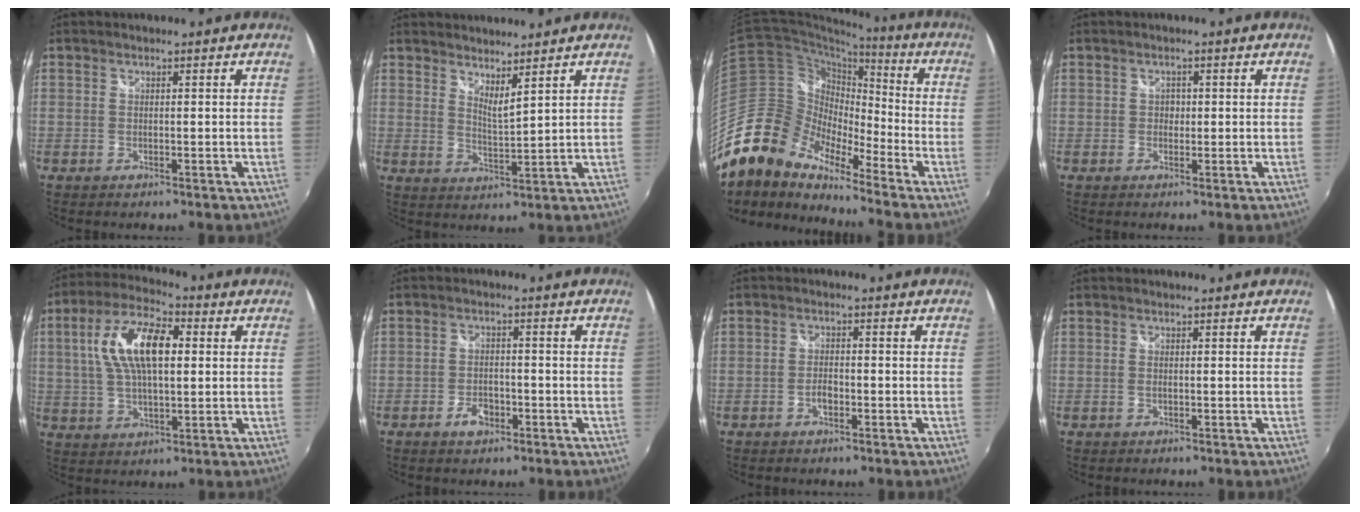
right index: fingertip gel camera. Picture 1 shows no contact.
{"total": 4.6, "force": [4.1, 0.1, 2.1], "torque": [-0.033, -0.007, 0.062]}
{"total": 16.3, "force": [-12.5, 7.4, 7.5], "torque": [-0.135, 0.001, -0.254]}
{"total": 1.3, "force": [-0.2, 1.2, 0.3], "torque": [-0.001, 0.001, -0.004]}
{"total": 14.0, "force": [2.7, 6.2, 12.3], "torque": [-0.236, 0.023, 0.045]}
{"total": 4.1, "force": [-2.3, 2.4, 2.4], "torque": [-0.052, -0.001, -0.038]}
{"total": 2.5, "force": [-1.2, 1.2, 1.9], "torque": [-0.041, 0.002, -0.024]}
{"total": 0.8, "force": [-0.2, 0.3, 0.8], "torque": [-0.018, -0.001, -0.005]}